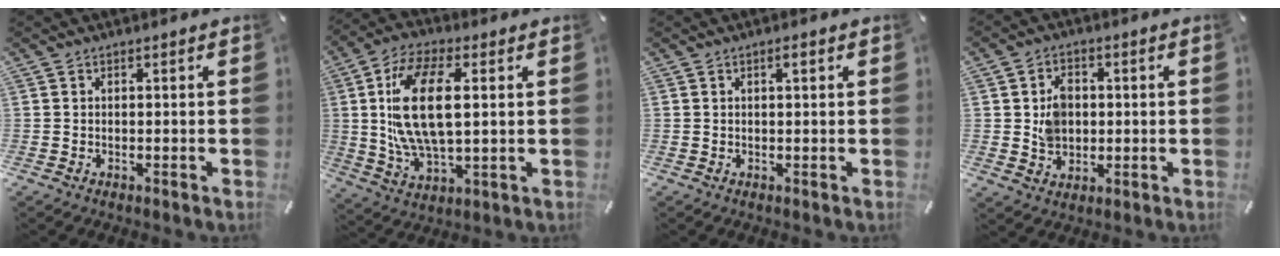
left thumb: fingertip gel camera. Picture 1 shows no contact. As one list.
[{"total": 16.4, "force": [2.7, 7.7, 14.2], "torque": [-0.303, -0.001, 0.047]}, {"total": 1.6, "force": [0.7, 0.3, 1.4], "torque": [-0.019, 0.000, 0.009]}, {"total": 6.4, "force": [0.4, 5.5, 3.3], "torque": [-0.045, 0.005, 0.005]}]